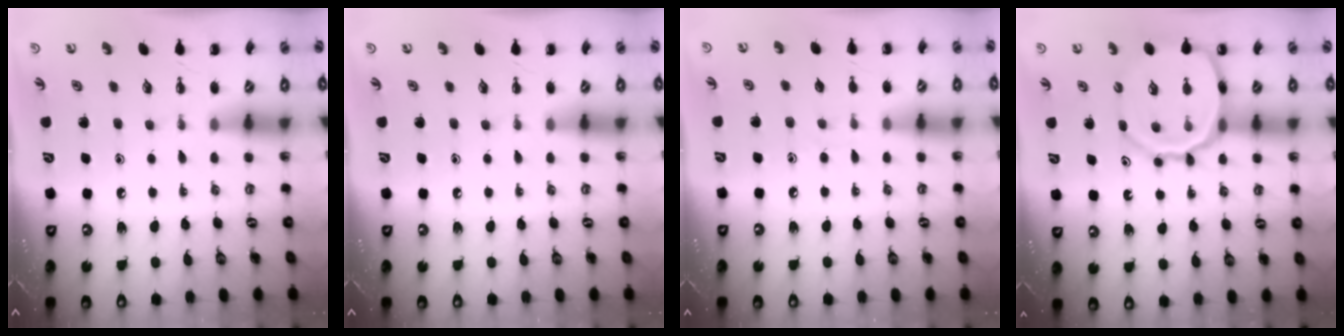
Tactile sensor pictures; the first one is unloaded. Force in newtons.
{"total": 0.0}
{"total": 2.5, "press": 2.3, "slide": 0.9}
{"total": 17.8, "press": 17.6, "slide": 2.8}